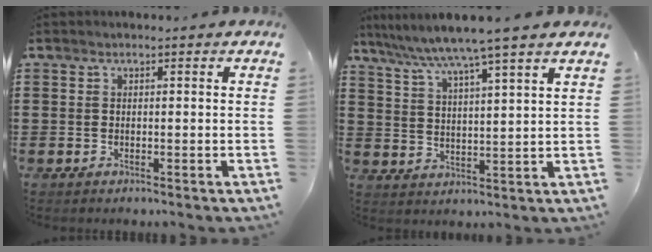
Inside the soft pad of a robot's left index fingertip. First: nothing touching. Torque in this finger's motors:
{"motor_torque": [1.53, 0.61, 0.94, 0.21]}